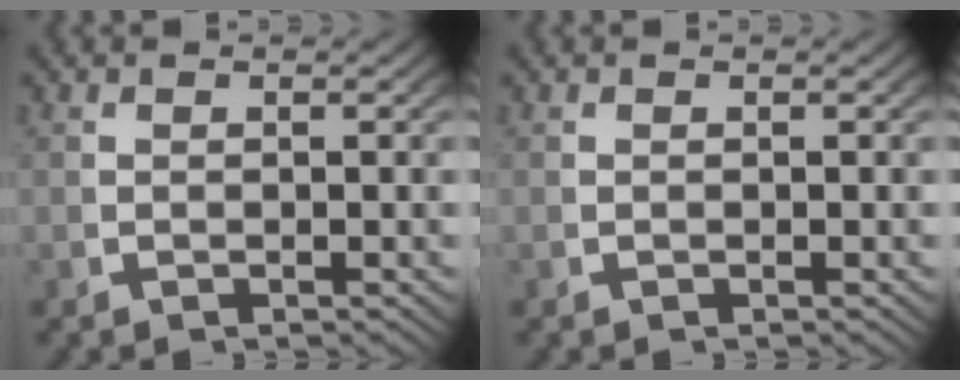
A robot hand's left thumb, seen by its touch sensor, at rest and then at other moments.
{"total": 0.0}